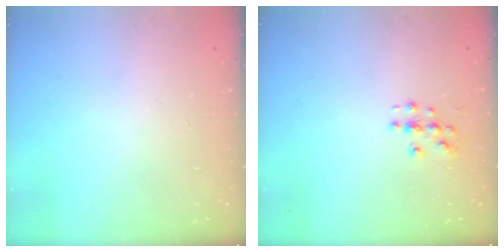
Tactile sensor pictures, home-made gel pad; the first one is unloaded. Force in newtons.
{"total": 3.3, "press": 3.3, "slide": 0.2}